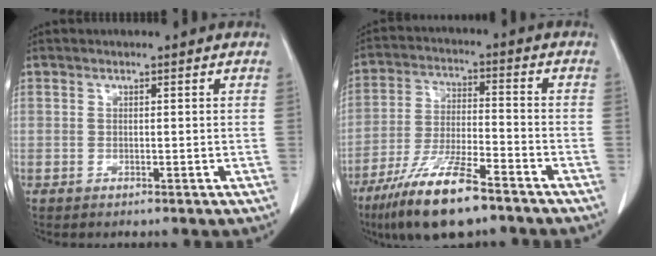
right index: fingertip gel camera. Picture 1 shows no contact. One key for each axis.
{"total": 13.4, "fx": -9.3, "fy": 2.2, "fz": 9.4, "tx": -0.185, "ty": -0.027, "tz": -0.166}